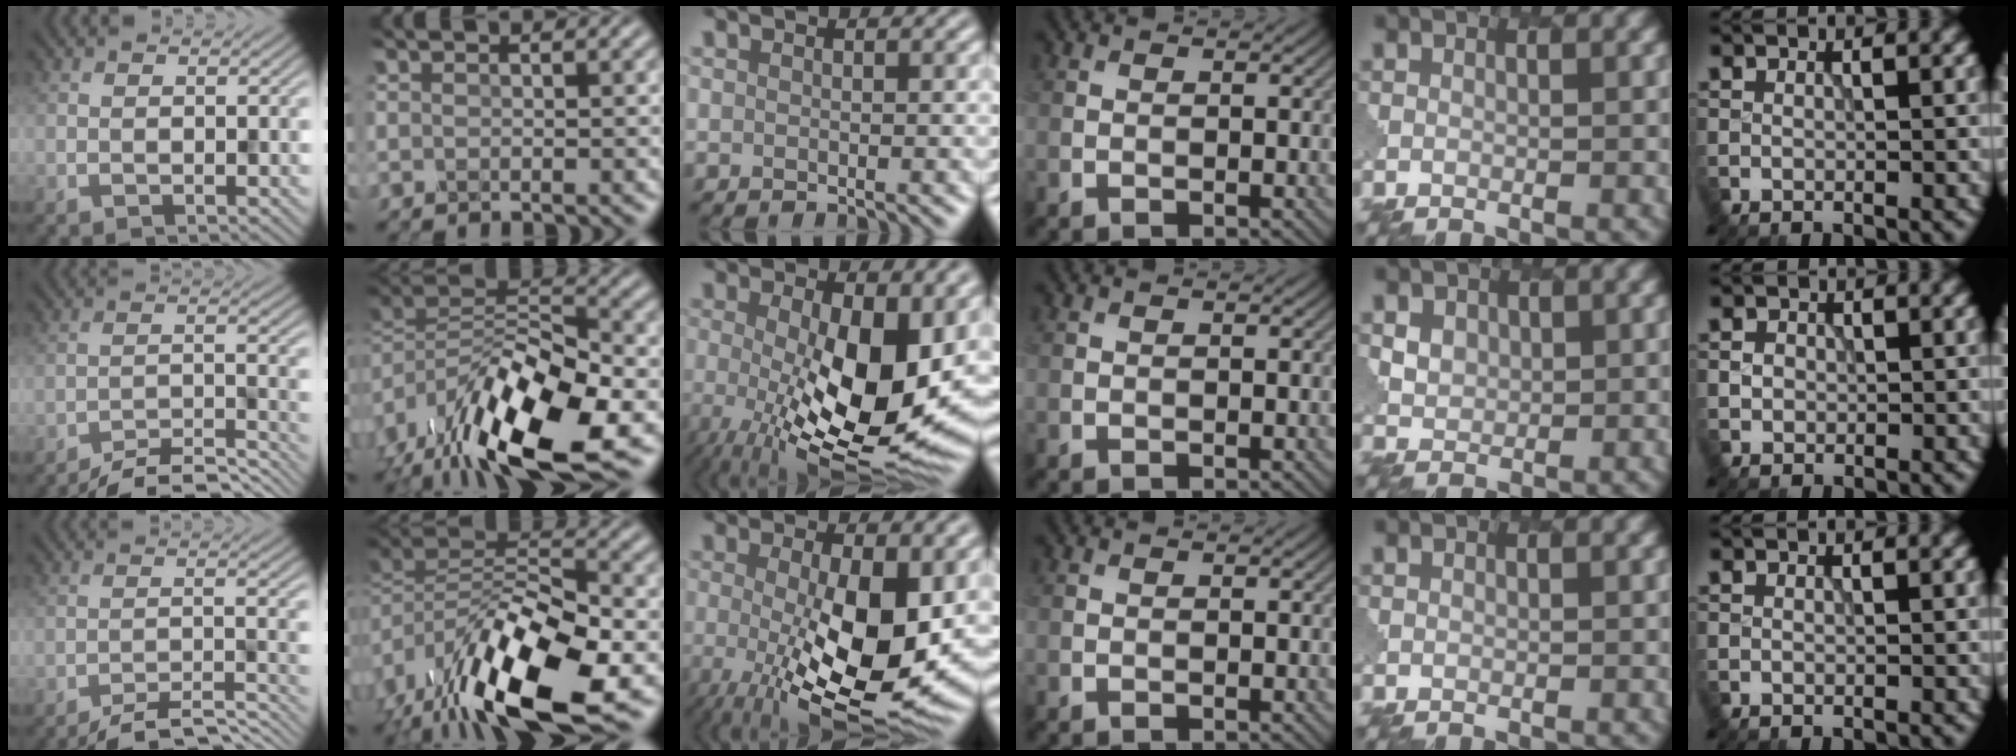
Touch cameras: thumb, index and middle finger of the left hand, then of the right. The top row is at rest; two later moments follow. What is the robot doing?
{"motion": "dispense", "object": "glue stick"}